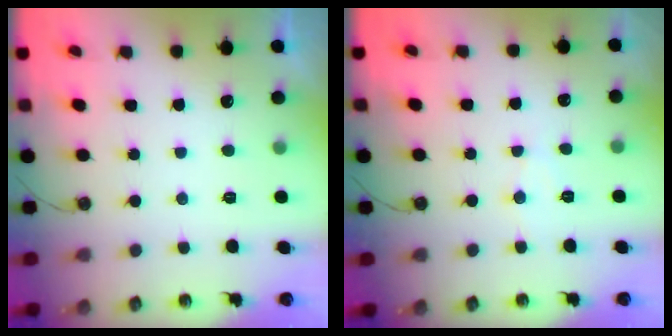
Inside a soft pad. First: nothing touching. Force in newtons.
{"total": 5.3, "press": 5.3, "slide": 0.6}